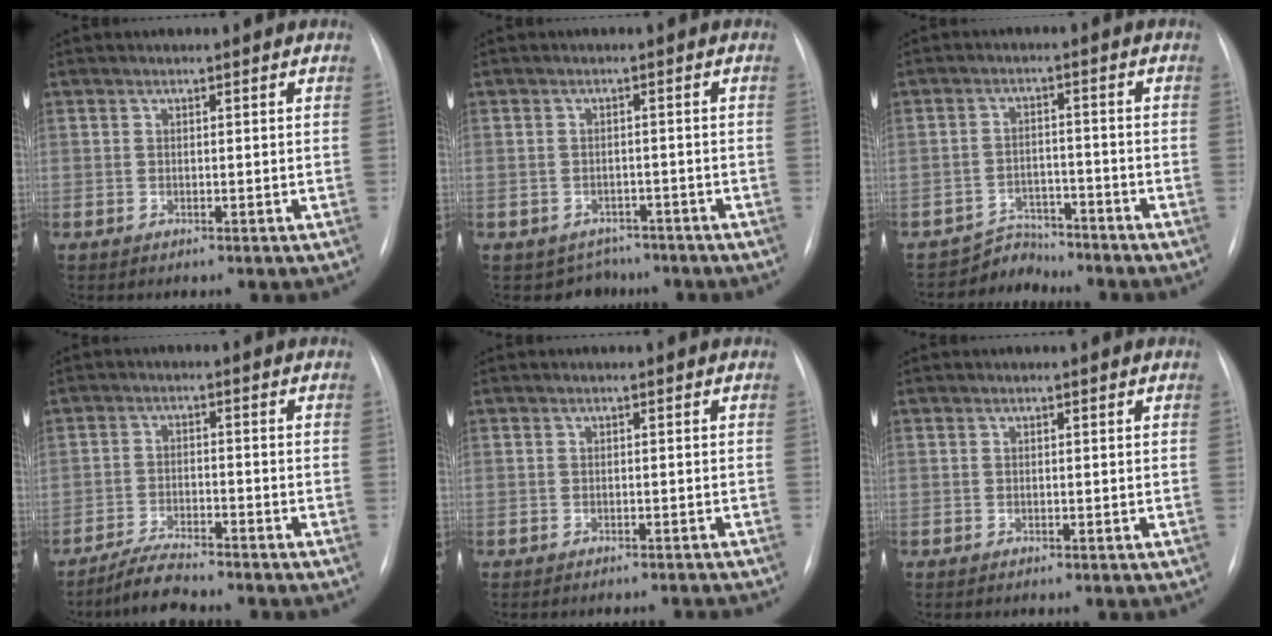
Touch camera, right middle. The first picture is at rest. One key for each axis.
{"total": 4.3, "fx": -3.4, "fy": 2.6, "fz": -0.4, "tx": 0.011, "ty": 0.017, "tz": -0.043}
{"total": 4.1, "fx": -3.8, "fy": 1.0, "fz": -1.4, "tx": 0.030, "ty": 0.007, "tz": -0.058}
{"total": 5.4, "fx": -4.9, "fy": 0.3, "fz": 2.2, "tx": -0.039, "ty": -0.019, "tz": -0.089}
{"total": 5.0, "fx": -4.9, "fy": 0.3, "fz": 1.0, "tx": -0.010, "ty": -0.002, "tz": -0.051}
{"total": 0.0}